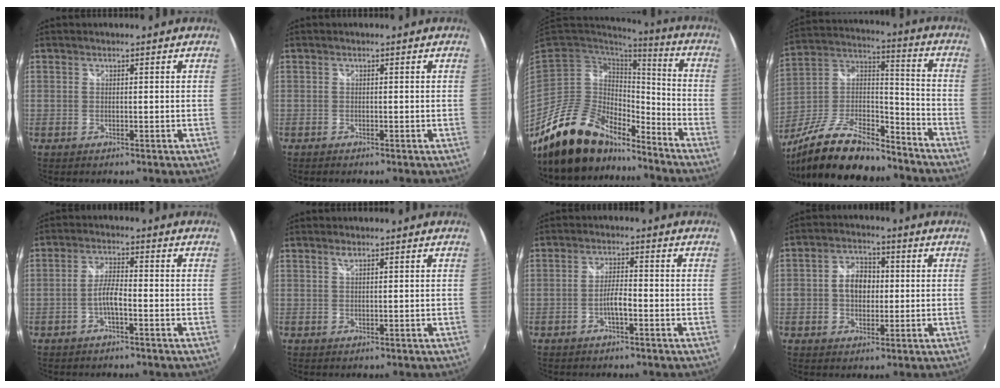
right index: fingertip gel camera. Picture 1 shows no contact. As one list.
[{"total": 0.6, "force": [-0.5, 0.2, 0.1], "torque": [-0.003, -0.004, -0.011]}, {"total": 18.8, "force": [-15.2, 7.4, 8.2], "torque": [-0.165, -0.003, -0.257]}, {"total": 22.1, "force": [-16.5, 7.2, 12.7], "torque": [-0.257, -0.007, -0.279]}, {"total": 3.7, "force": [-1.7, 0.6, 3.3], "torque": [-0.069, 0.007, -0.033]}, {"total": 1.0, "force": [0.7, 0.2, 0.7], "torque": [-0.013, 0.003, 0.011]}, {"total": 3.2, "force": [-1.5, 0.5, 2.8], "torque": [-0.057, 0.006, -0.029]}, {"total": 6.7, "force": [0.0, 5.0, 4.5], "torque": [-0.082, 0.016, 0.001]}]